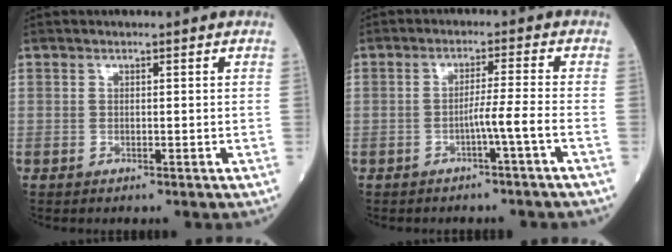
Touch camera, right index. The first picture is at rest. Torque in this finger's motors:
{"motor_torque": [0.53, -0.23, 0.23, 0.07]}